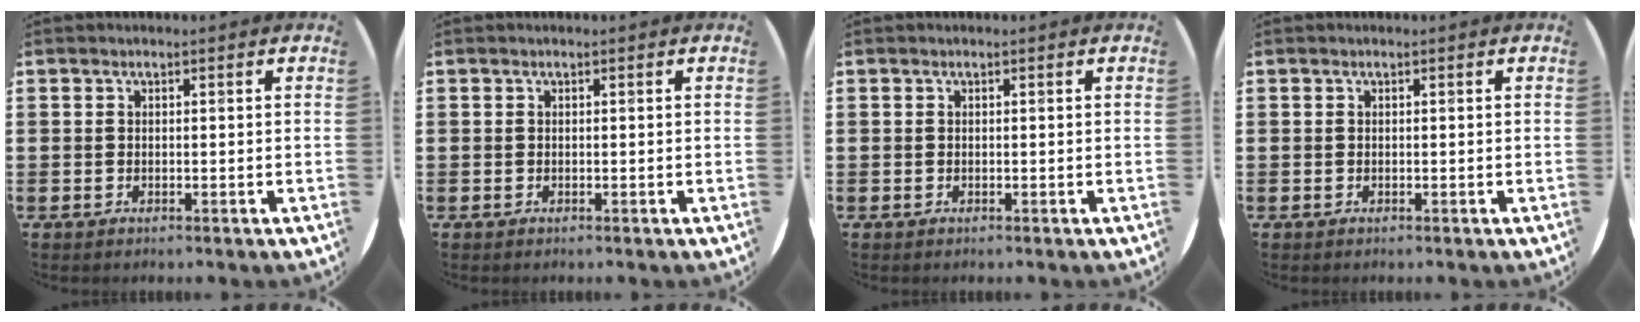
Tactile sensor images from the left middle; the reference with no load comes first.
{"total": 0.0}
{"total": 0.0}
{"total": 0.0}